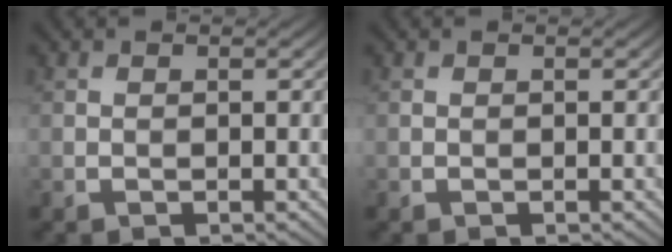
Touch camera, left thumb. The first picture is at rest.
{"total": 0.0}